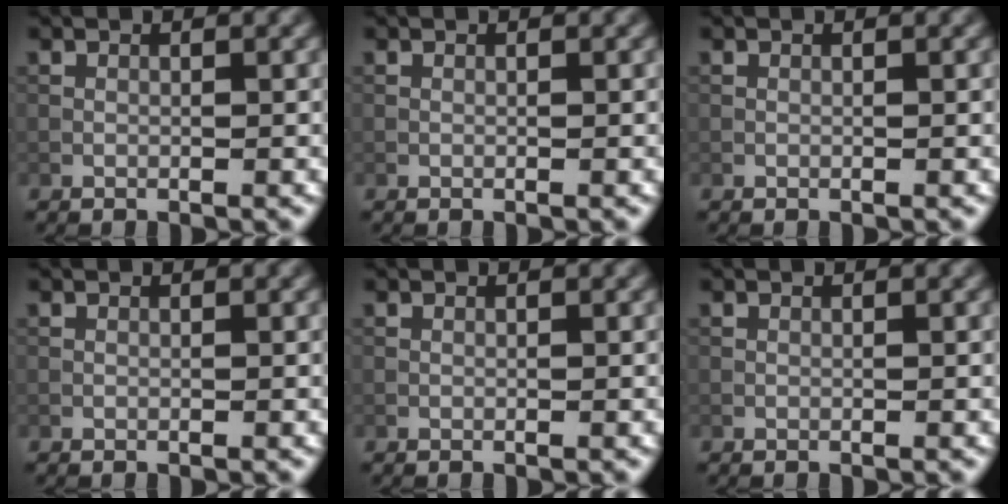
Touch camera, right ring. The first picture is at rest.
{"total": 0.0}
{"total": 0.0}
{"total": 0.0}
{"total": 0.0}
{"total": 0.0}